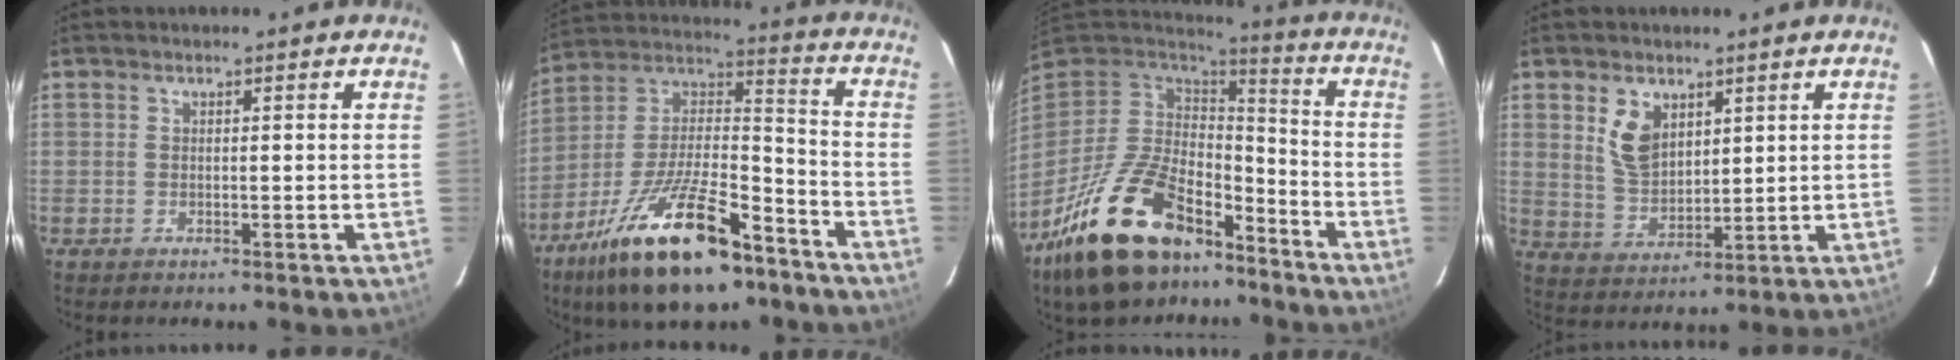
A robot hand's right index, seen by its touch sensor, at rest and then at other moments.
{"total": 23.5, "force": [-14.6, 8.4, 16.4], "torque": [-0.312, -0.008, -0.248]}
{"total": 24.3, "force": [-15.9, 11.3, 14.5], "torque": [-0.287, -0.014, -0.257]}
{"total": 7.6, "force": [3.4, 4.7, 4.8], "torque": [-0.093, 0.004, 0.073]}